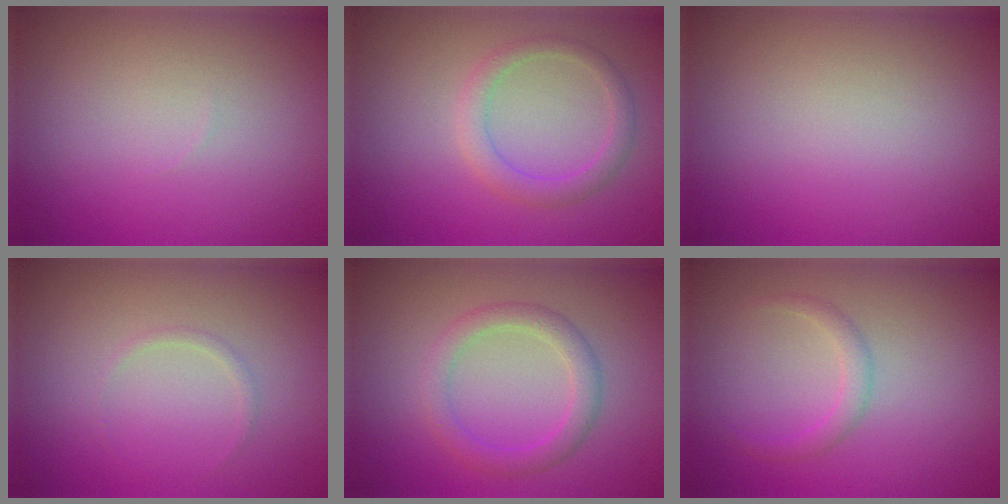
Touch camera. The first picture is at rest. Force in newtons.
{"total": 2.3, "press": 2.2, "slide": 0.1}
{"total": 0.0}
{"total": 0.6, "press": 0.6, "slide": 0.0}
{"total": 2.7, "press": 2.6, "slide": 0.1}
{"total": 1.4, "press": 1.4, "slide": 0.0}